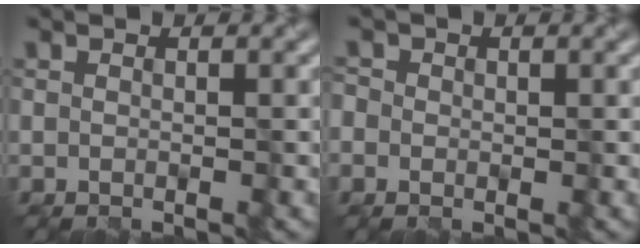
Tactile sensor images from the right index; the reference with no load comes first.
{"total": 0.8, "force": [-0.4, 0.7, -0.3], "torque": [-0.005, 0.001, -0.003]}